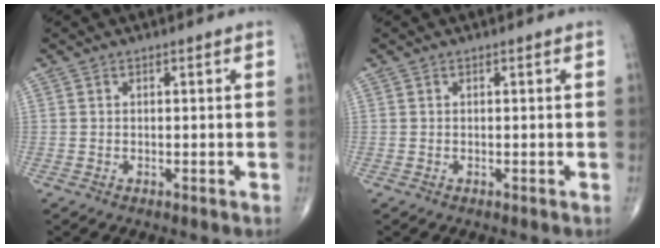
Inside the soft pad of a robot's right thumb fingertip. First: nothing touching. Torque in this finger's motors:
{"motor_torque": [-0.03, 0.03, -0.04, -0.04, 0.00]}